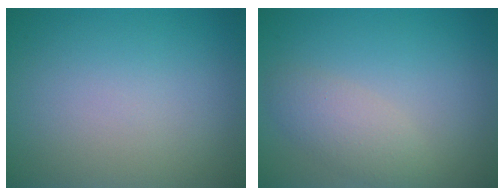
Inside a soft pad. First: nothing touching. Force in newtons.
{"total": 2.6, "press": 2.6, "slide": 0.2}